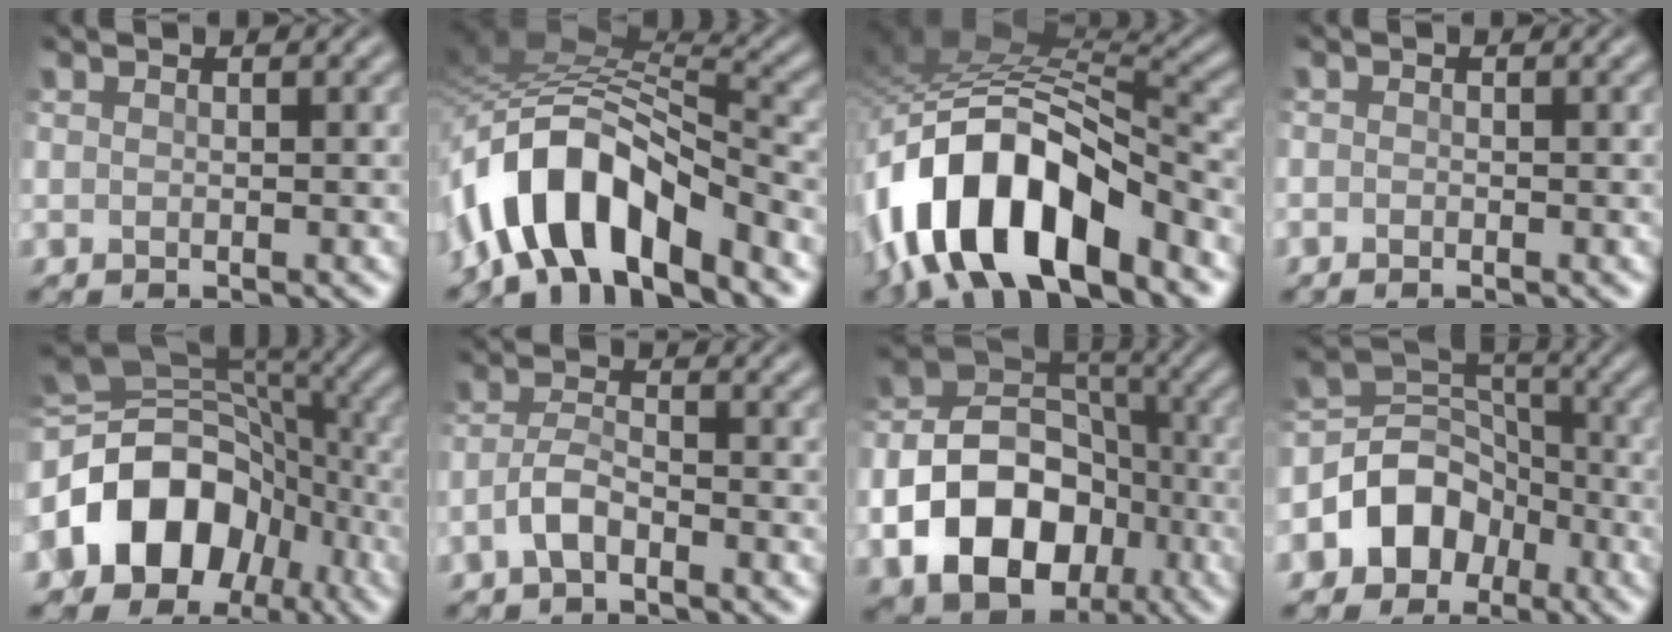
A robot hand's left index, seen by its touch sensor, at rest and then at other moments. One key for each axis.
{"total": 11.0, "fx": -6.2, "fy": 4.6, "fz": 7.8, "tx": -0.132, "ty": 0.014, "tz": -0.115}
{"total": 13.7, "fx": -7.5, "fy": 6.4, "fz": 9.4, "tx": -0.170, "ty": -0.010, "tz": -0.130}
{"total": 0.6, "fx": -0.6, "fy": -0.1, "fz": 0.0, "tx": 0.000, "ty": -0.003, "tz": -0.007}
{"total": 12.6, "fx": -4.6, "fy": 9.6, "fz": 6.8, "tx": -0.132, "ty": -0.005, "tz": -0.085}
{"total": 2.6, "fx": -1.8, "fy": 0.8, "fz": 1.7, "tx": -0.040, "ty": 0.003, "tz": -0.038}
{"total": 12.0, "fx": -4.6, "fy": 8.7, "fz": 6.9, "tx": -0.118, "ty": -0.011, "tz": -0.082}
{"total": 6.5, "fx": -3.4, "fy": 4.9, "fz": 2.4, "tx": -0.024, "ty": 0.008, "tz": -0.069}